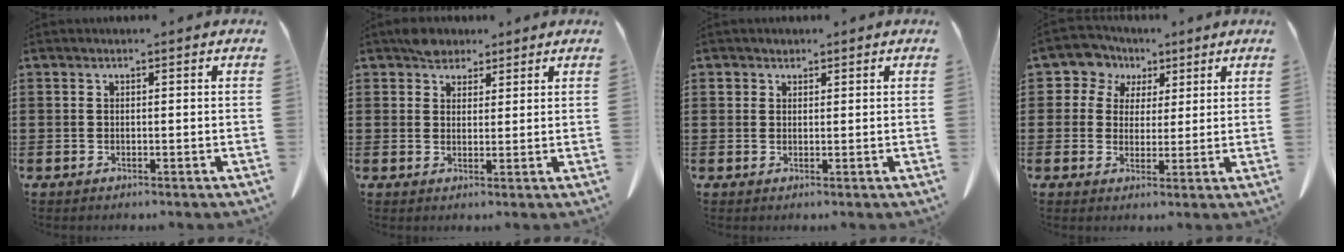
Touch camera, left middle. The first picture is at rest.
{"total": 3.4, "force": [2.8, 1.8, 0.5], "torque": [-0.019, 0.008, 0.057]}
{"total": 1.2, "force": [0.9, 0.8, 0.0], "torque": [-0.004, 0.003, 0.017]}
{"total": 5.4, "force": [2.9, 4.5, 0.7], "torque": [-0.047, -0.002, 0.050]}